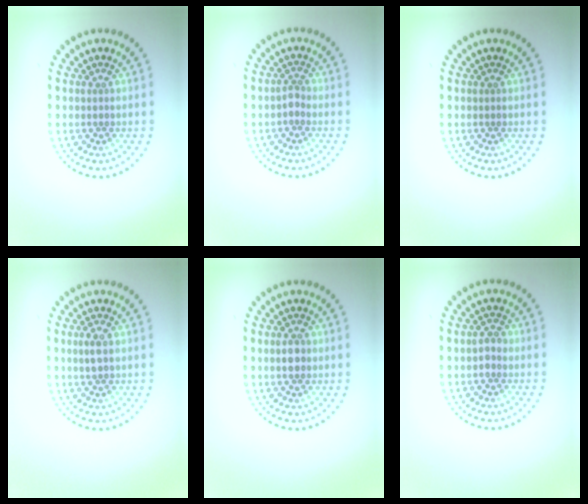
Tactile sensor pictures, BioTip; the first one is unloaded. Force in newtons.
{"total": 1.1, "press": 0.8, "slide": 0.7}
{"total": 0.0}
{"total": 1.4, "press": 1.4, "slide": 0.2}
{"total": 1.6, "press": 1.6, "slide": 0.3}
{"total": 1.2, "press": 1.2, "slide": 0.0}